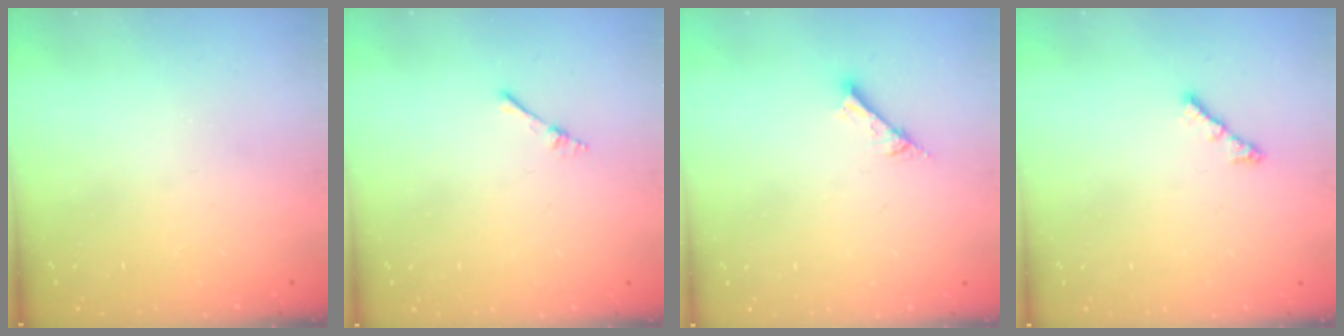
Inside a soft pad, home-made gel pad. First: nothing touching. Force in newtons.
{"total": 2.2, "press": 2.2, "slide": 0.3}
{"total": 5.0, "press": 5.0, "slide": 0.7}
{"total": 3.0, "press": 2.9, "slide": 0.6}